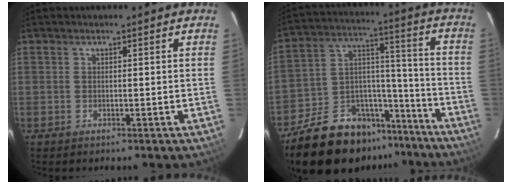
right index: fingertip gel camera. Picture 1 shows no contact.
{"total": 21.3, "force": [-16.2, 10.6, 8.8], "torque": [-0.185, 0.055, -0.241]}